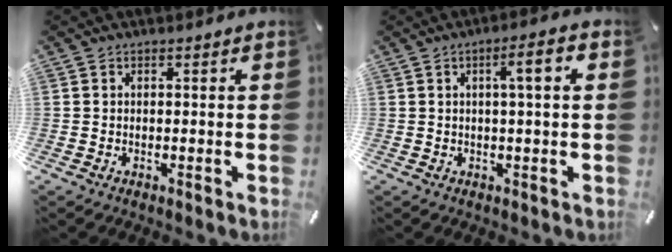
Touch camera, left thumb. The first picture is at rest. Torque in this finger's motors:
{"motor_torque": [0.45, 0.71, 0.25, -0.03, 0.16]}